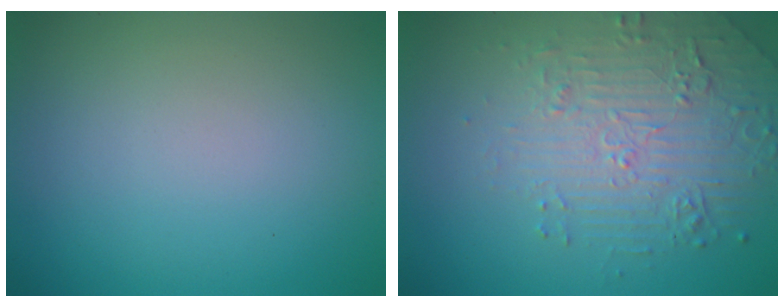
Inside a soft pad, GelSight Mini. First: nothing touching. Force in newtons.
{"total": 5.0, "press": 3.8, "slide": 3.2}